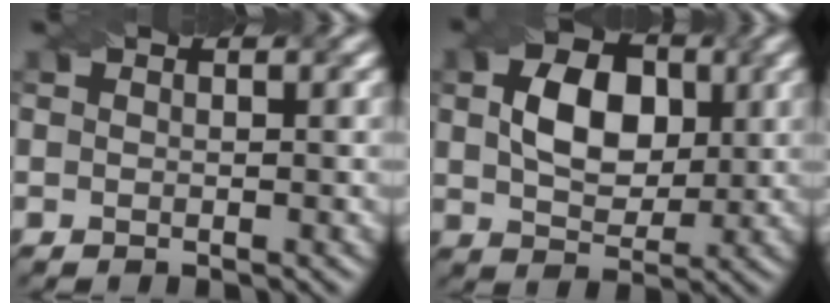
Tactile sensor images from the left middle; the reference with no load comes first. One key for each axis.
{"total": 6.3, "fx": 1.1, "fy": 4.2, "fz": 4.5, "tx": -0.084, "ty": 0.003, "tz": 0.015}